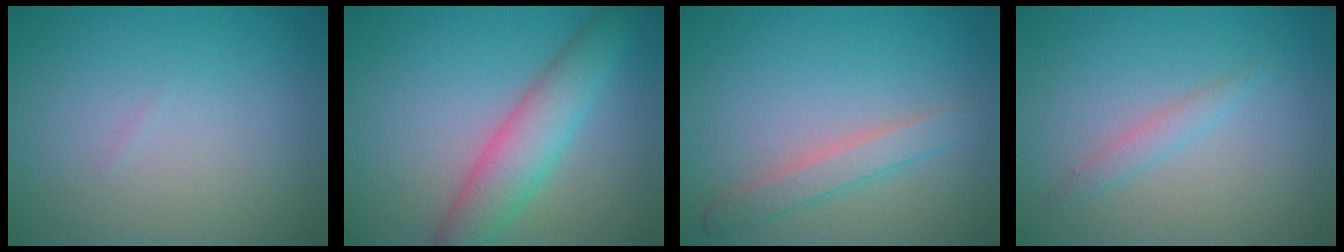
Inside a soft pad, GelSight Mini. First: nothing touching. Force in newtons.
{"total": 5.1, "press": 5.1, "slide": 0.2}
{"total": 2.3, "press": 2.3, "slide": 0.1}
{"total": 1.4, "press": 1.4, "slide": 0.1}